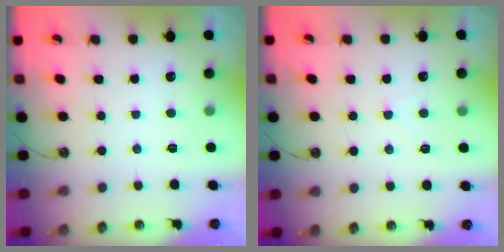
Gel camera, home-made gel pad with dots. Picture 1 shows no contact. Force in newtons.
{"total": 0.7, "press": 0.7, "slide": 0.2}